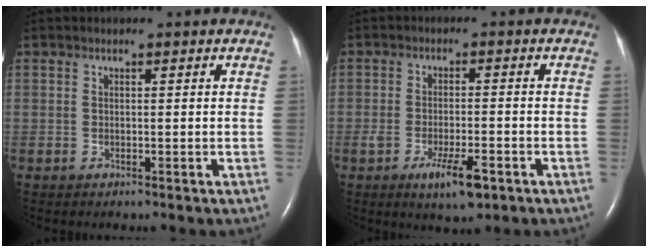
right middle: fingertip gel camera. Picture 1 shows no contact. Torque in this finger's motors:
{"motor_torque": [0.20, -0.05, 0.15, 0.09]}